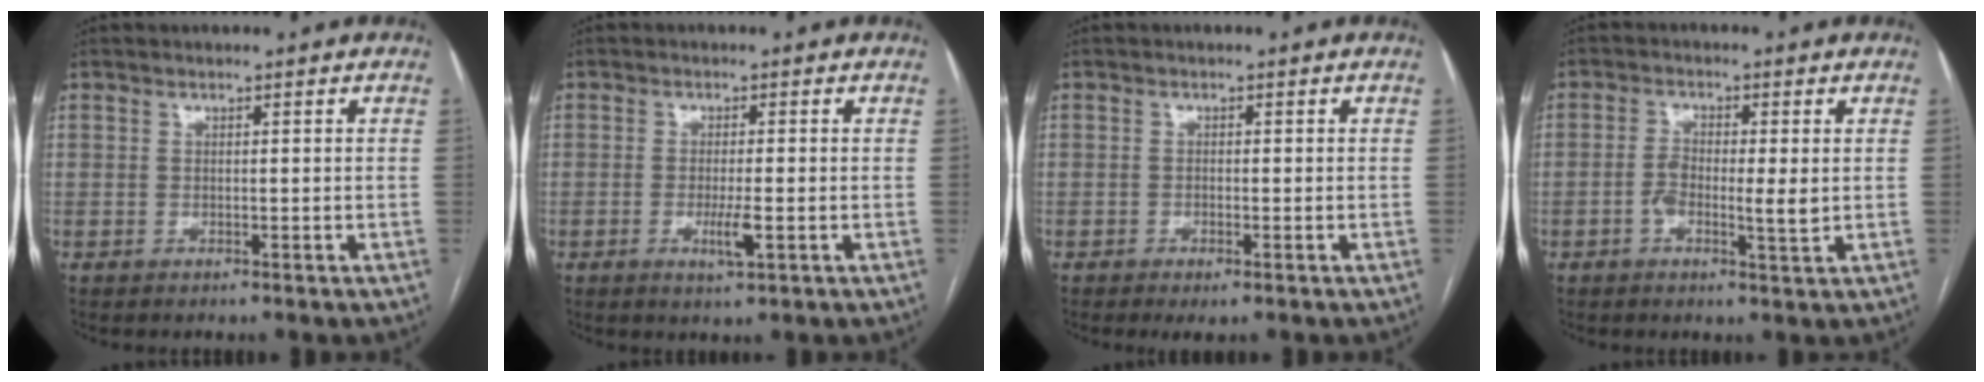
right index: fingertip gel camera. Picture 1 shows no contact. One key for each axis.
{"total": 3.3, "fx": -1.0, "fy": 0.4, "fz": 3.1, "tx": -0.059, "ty": -0.005, "tz": -0.013}
{"total": 2.0, "fx": -1.1, "fy": 0.5, "fz": 1.5, "tx": -0.025, "ty": -0.002, "tz": -0.015}
{"total": 4.6, "fx": -0.5, "fy": 1.3, "fz": 4.4, "tx": -0.083, "ty": 0.003, "tz": -0.008}